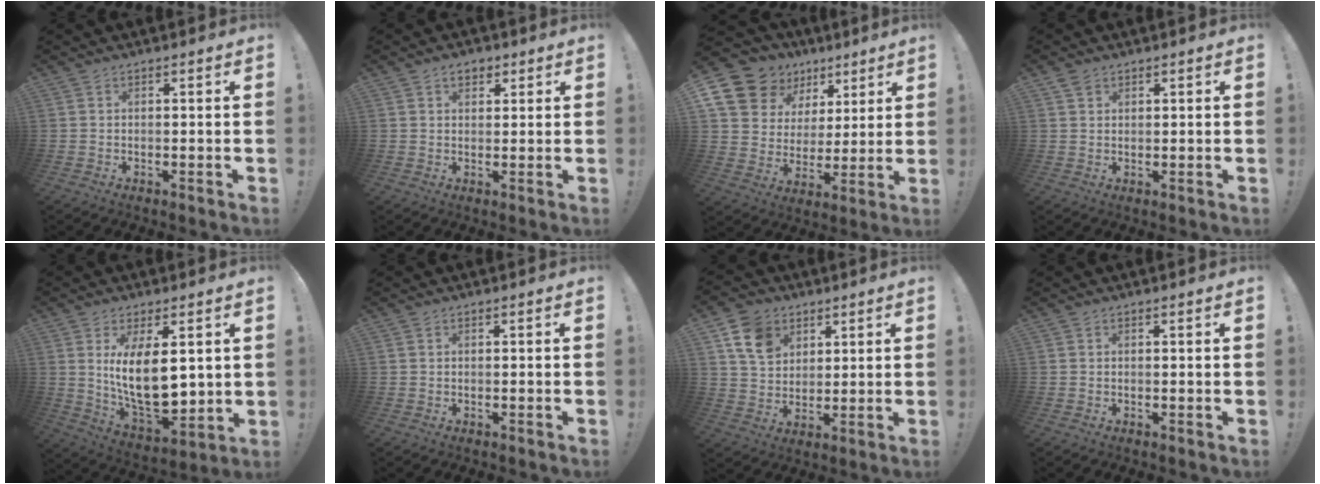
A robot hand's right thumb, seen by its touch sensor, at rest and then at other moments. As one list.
[{"total": 3.6, "force": [1.9, 2.5, 1.8], "torque": [-0.021, -0.001, 0.033]}, {"total": 15.6, "force": [9.2, 11.3, 5.6], "torque": [-0.095, -0.055, 0.189]}, {"total": 2.0, "force": [1.4, 1.2, 0.7], "torque": [-0.001, -0.006, 0.025]}, {"total": 16.2, "force": [3.9, 6.9, 14.2], "torque": [-0.261, -0.043, 0.062]}, {"total": 0.0}, {"total": 11.7, "force": [6.1, 8.6, 5.0], "torque": [-0.078, -0.023, 0.120]}, {"total": 0.6, "force": [0.3, -0.1, 0.5], "torque": [-0.003, -0.003, 0.003]}]